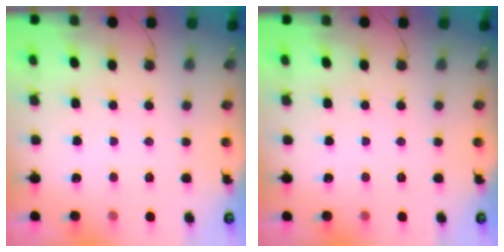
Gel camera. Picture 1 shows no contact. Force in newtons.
{"total": 0.0}